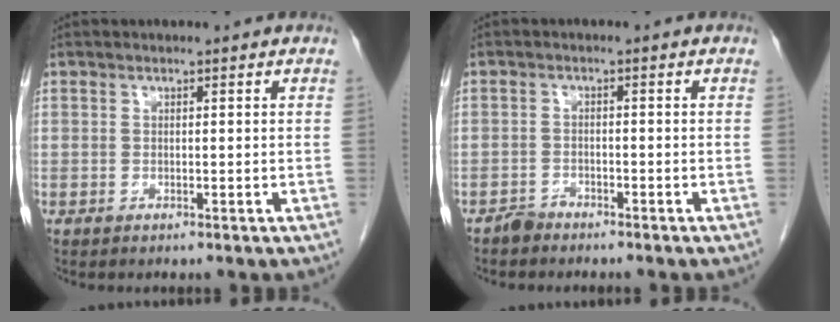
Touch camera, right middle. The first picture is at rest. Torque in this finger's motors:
{"motor_torque": [-0.39, -0.29, -0.07, -0.02]}